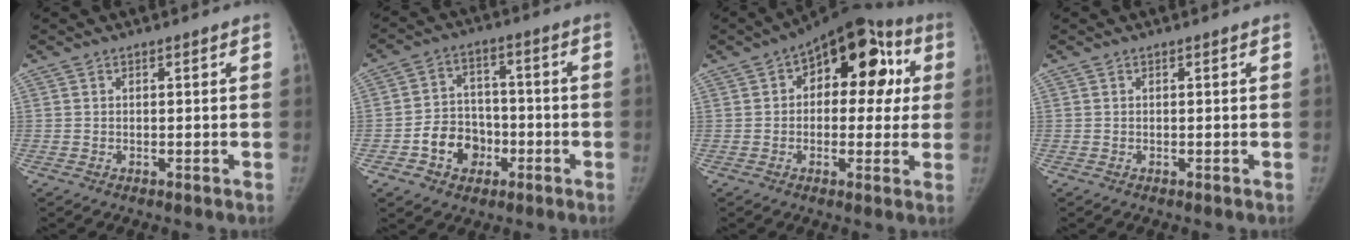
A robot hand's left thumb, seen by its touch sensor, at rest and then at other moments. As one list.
[{"total": 8.9, "force": [-3.6, 7.1, 3.9], "torque": [-0.031, 0.032, -0.062]}, {"total": 17.5, "force": [4.2, 10.1, 13.6], "torque": [-0.121, 0.030, 0.048]}, {"total": 0.0}]